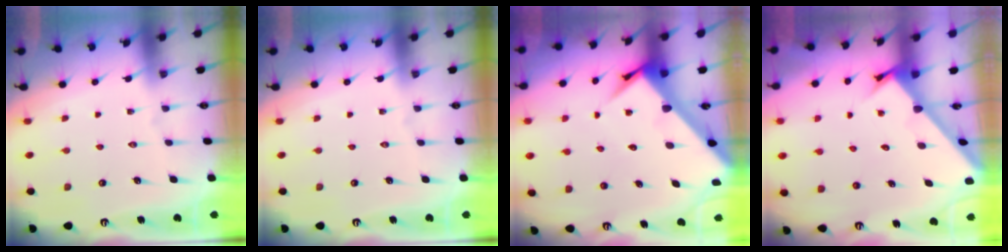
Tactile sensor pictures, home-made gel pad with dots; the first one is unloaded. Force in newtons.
{"total": 0.0}
{"total": 7.5, "press": 7.5, "slide": 0.5}
{"total": 2.8, "press": 2.8, "slide": 0.3}